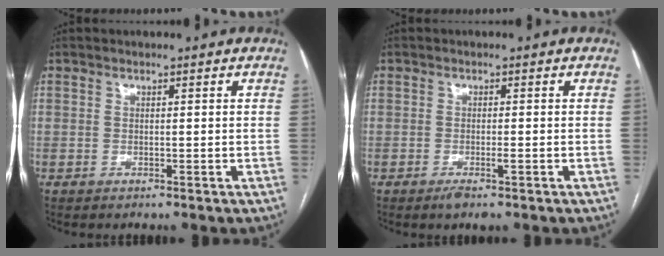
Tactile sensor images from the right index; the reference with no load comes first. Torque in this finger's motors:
{"motor_torque": [0.43, 0.03, 0.30, 0.06]}